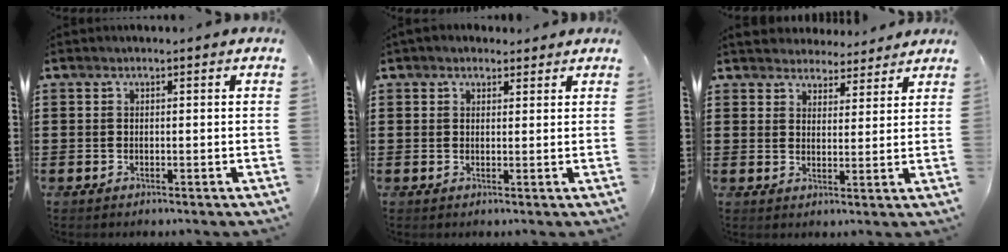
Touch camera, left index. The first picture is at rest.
{"total": 1.9, "force": [1.6, 1.0, 0.4], "torque": [-0.012, 0.008, 0.030]}
{"total": 3.9, "force": [3.8, 1.0, -0.2], "torque": [-0.012, -0.013, 0.071]}